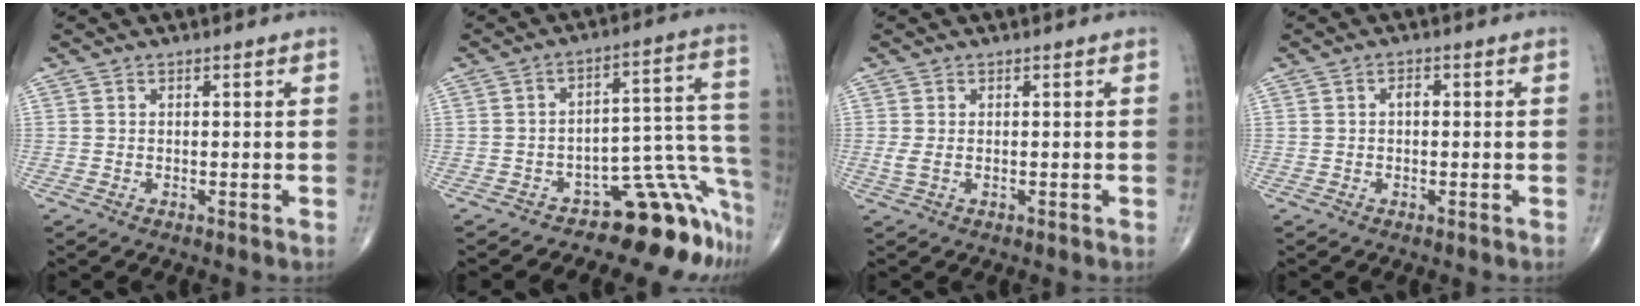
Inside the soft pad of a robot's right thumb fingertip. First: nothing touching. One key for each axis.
{"total": 11.6, "fx": -9.5, "fy": 3.9, "fz": 5.4, "tx": 0.013, "ty": 0.147, "tz": -0.137}
{"total": 1.5, "fx": -0.1, "fy": 0.8, "fz": 1.3, "tx": -0.038, "ty": -0.002, "tz": 0.000}
{"total": 1.5, "fx": 0.1, "fy": 1.0, "fz": 1.1, "tx": -0.015, "ty": 0.003, "tz": -0.002}